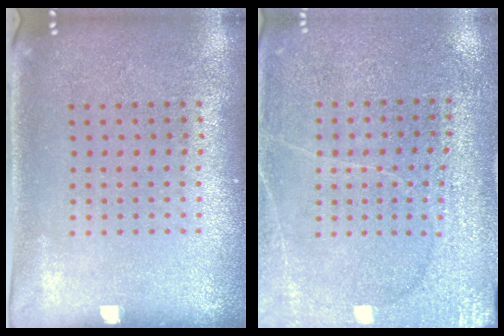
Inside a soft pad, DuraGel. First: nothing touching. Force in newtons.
{"total": 2.9, "press": 2.9, "slide": 0.2}